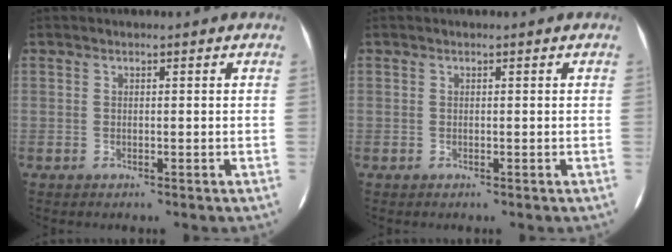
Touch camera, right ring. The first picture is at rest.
{"total": 0.0}